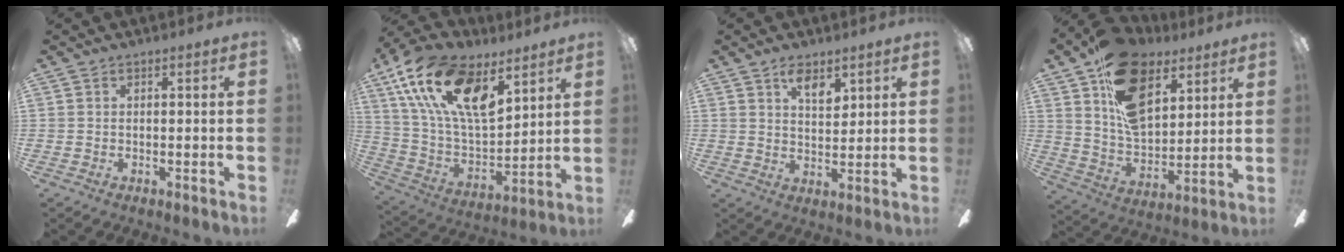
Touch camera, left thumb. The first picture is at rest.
{"total": 22.1, "force": [12.1, 10.7, 15.1], "torque": [-0.302, -0.053, 0.214]}
{"total": 5.9, "force": [3.9, 2.7, 3.6], "torque": [-0.048, -0.017, 0.064]}
{"total": 20.5, "force": [11.1, 12.3, 12.2], "torque": [-0.201, -0.047, 0.204]}